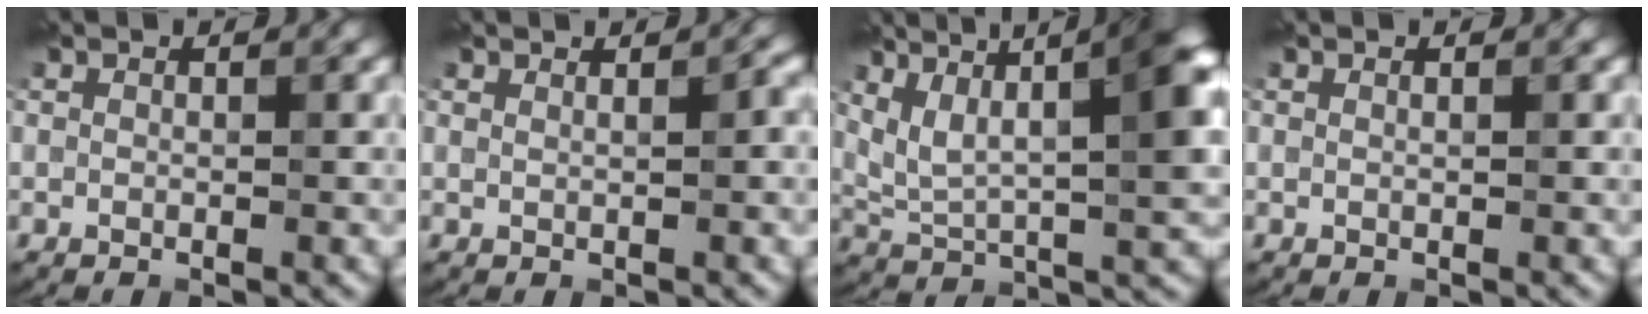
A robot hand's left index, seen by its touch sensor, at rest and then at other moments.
{"total": 1.1, "force": [0.7, 0.2, 0.8], "torque": [-0.011, 0.001, 0.010]}
{"total": 11.1, "force": [4.6, 3.7, 9.4], "torque": [-0.145, 0.016, 0.083]}
{"total": 0.0}